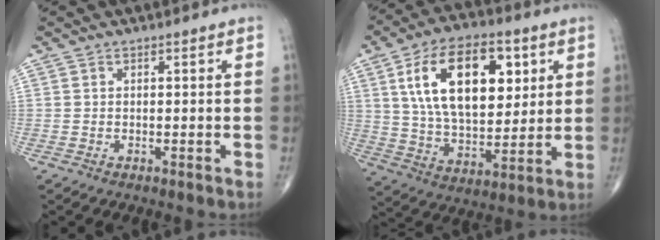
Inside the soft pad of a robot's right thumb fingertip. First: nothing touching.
{"total": 21.5, "force": [6.9, 11.7, 16.7], "torque": [-0.248, -0.018, 0.119]}